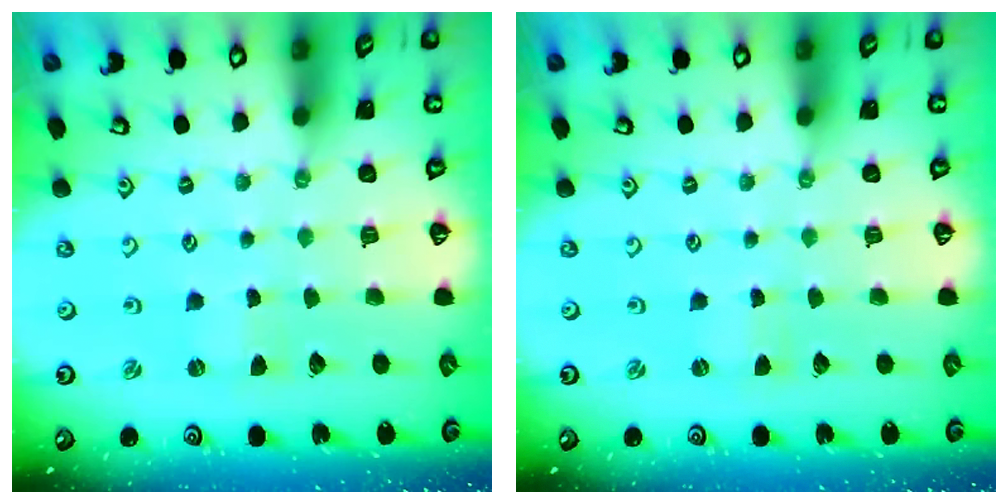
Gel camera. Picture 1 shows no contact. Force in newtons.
{"total": 0.0}